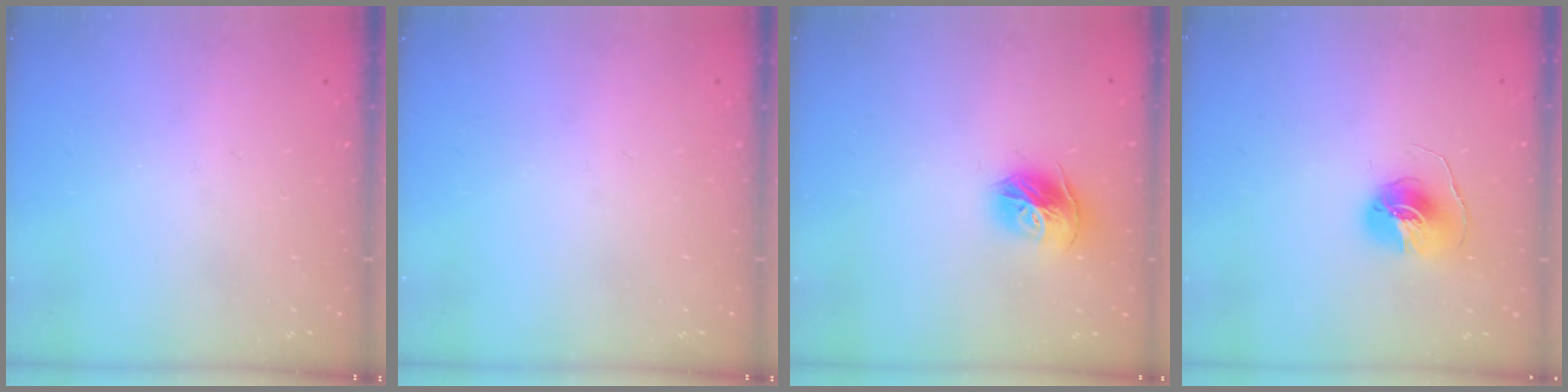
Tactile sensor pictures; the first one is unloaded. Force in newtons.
{"total": 0.0}
{"total": 12.5, "press": 12.4, "slide": 1.3}
{"total": 7.8, "press": 7.8, "slide": 0.1}